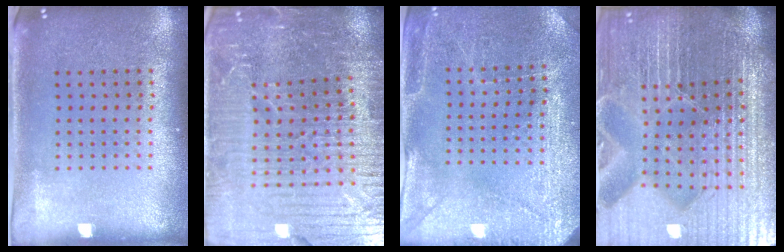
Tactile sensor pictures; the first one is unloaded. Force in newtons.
{"total": 5.6, "press": 5.1, "slide": 2.2}
{"total": 2.8, "press": 2.8, "slide": 0.4}
{"total": 6.7, "press": 6.0, "slide": 3.1}